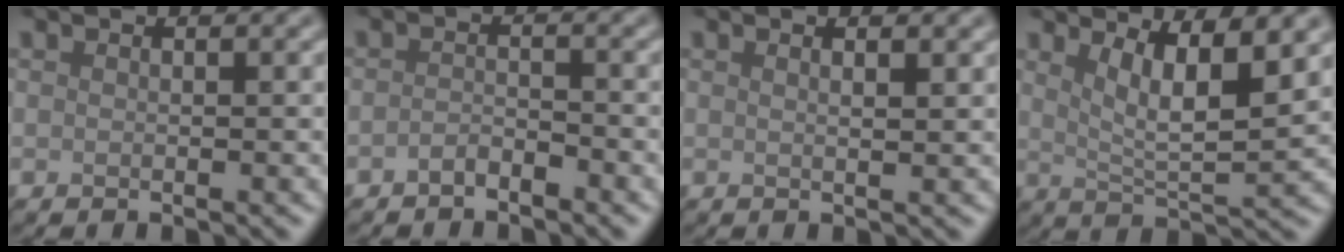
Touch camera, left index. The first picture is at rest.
{"total": 1.4, "force": [-1.1, 0.4, 0.7], "torque": [-0.016, 0.005, -0.024]}
{"total": 2.3, "force": [1.2, 0.8, 1.8], "torque": [-0.009, 0.002, -0.002]}
{"total": 5.8, "force": [2.8, 1.5, 4.9], "torque": [-0.081, -0.008, 0.051]}